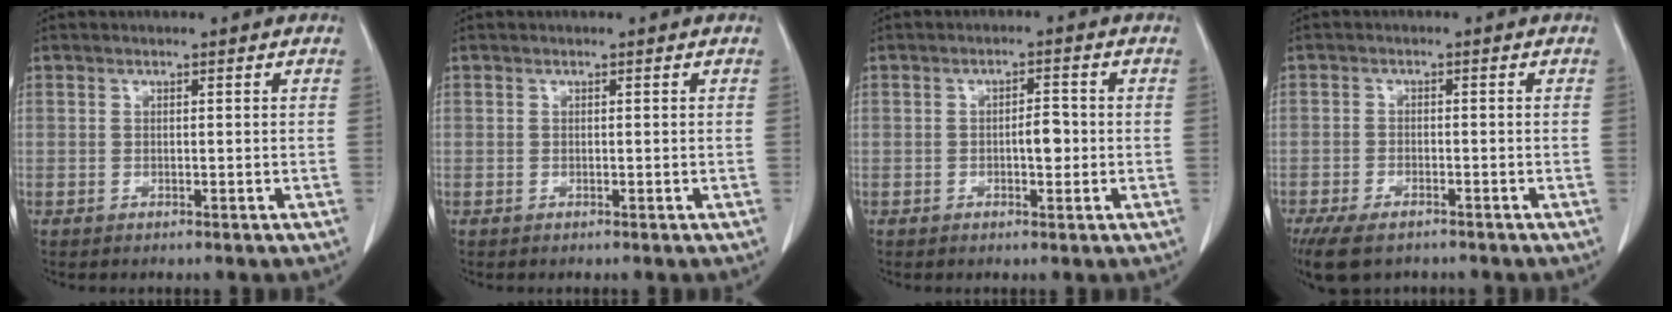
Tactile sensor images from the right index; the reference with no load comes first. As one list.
[{"total": 0.0}, {"total": 2.9, "force": [-0.5, 1.1, 2.6], "torque": [-0.039, 0.004, -0.006]}, {"total": 7.7, "force": [-5.8, 3.1, 4.0], "torque": [-0.069, -0.010, -0.092]}]